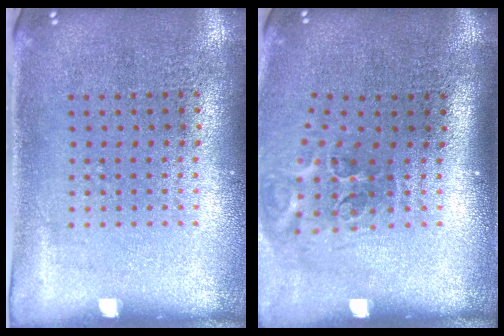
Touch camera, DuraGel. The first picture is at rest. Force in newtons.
{"total": 2.0, "press": 1.2, "slide": 1.6}